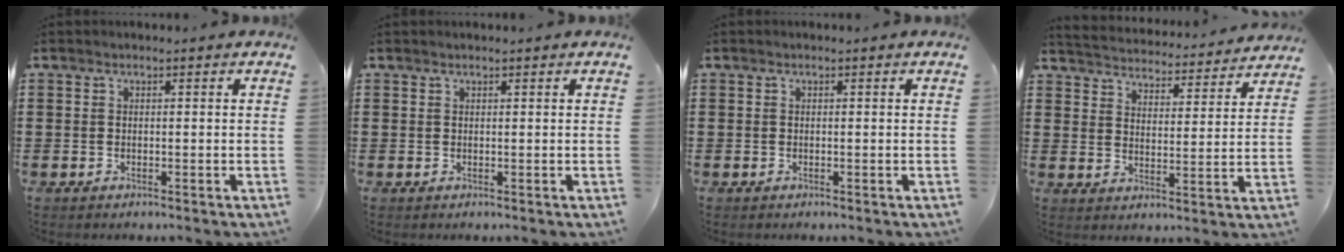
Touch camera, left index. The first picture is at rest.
{"total": 0.0}
{"total": 0.0}
{"total": 4.0, "force": [4.0, -0.2, -0.3], "torque": [-0.021, -0.038, 0.063]}